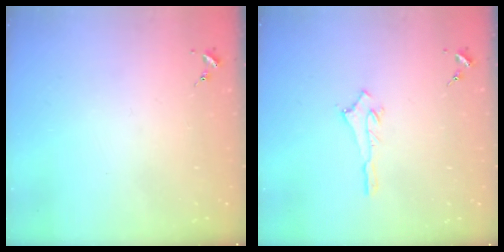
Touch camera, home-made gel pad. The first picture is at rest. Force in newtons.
{"total": 2.7, "press": 2.7, "slide": 0.2}